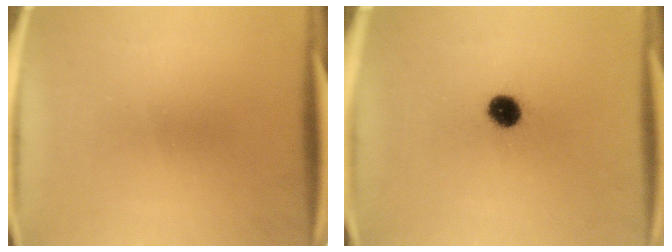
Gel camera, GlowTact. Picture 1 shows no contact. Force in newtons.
{"total": 5.6}